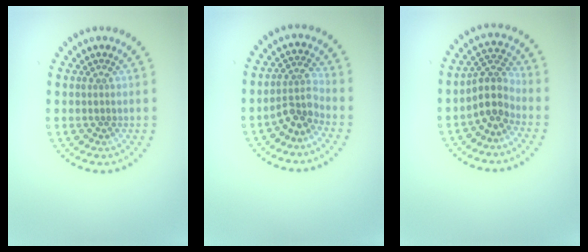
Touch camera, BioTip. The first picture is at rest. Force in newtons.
{"total": 2.7, "press": 1.9, "slide": 1.9}
{"total": 3.5, "press": 2.7, "slide": 2.2}